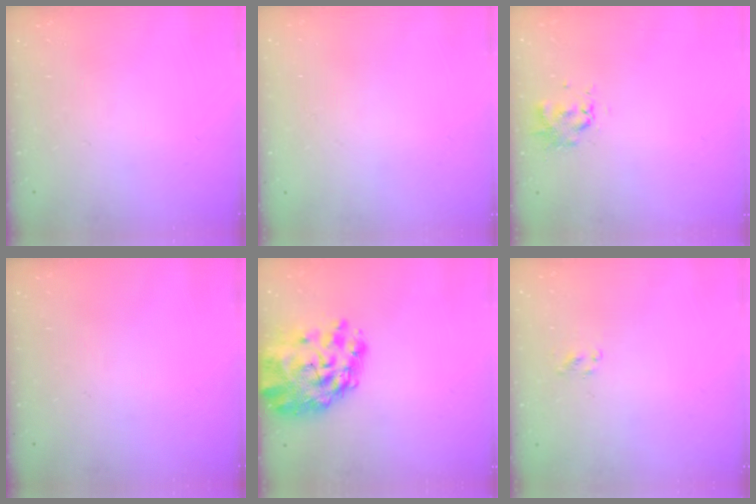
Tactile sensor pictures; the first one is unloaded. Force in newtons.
{"total": 1.6, "press": 1.6, "slide": 0.2}
{"total": 0.9, "press": 0.8, "slide": 0.4}
{"total": 0.0}
{"total": 13.1, "press": 12.4, "slide": 4.4}
{"total": 1.7, "press": 1.5, "slide": 0.9}